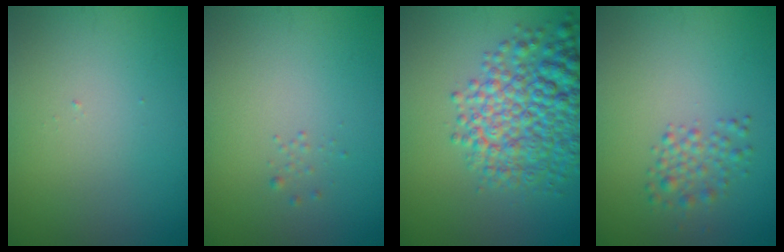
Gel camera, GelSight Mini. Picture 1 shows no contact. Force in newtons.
{"total": 0.7, "press": 0.7, "slide": 0.1}
{"total": 7.6, "press": 7.6, "slide": 0.3}
{"total": 1.9, "press": 1.9, "slide": 0.0}